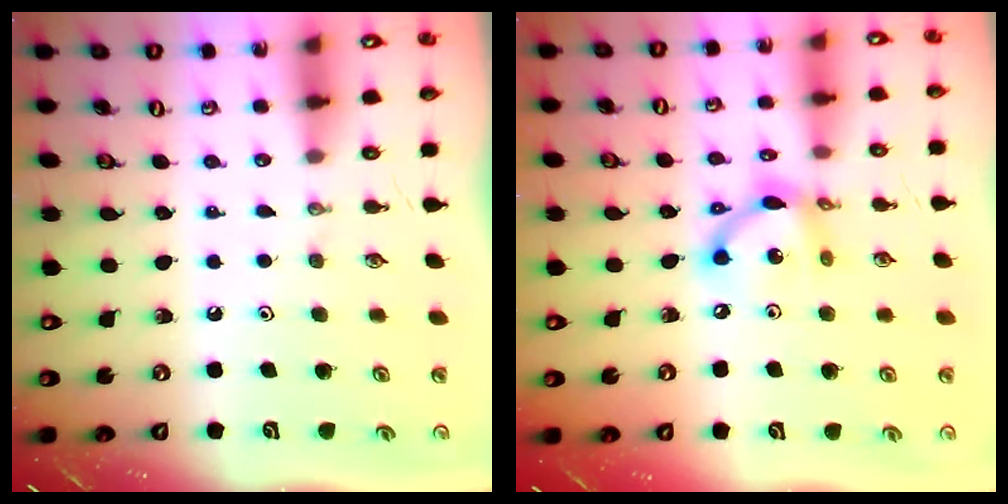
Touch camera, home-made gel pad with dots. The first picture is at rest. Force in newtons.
{"total": 11.5, "press": 11.5, "slide": 0.6}